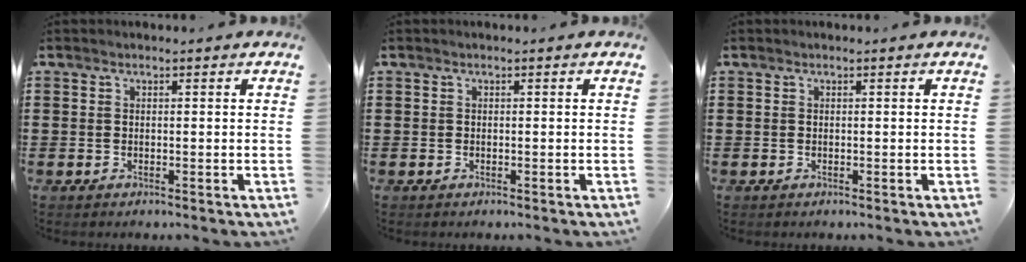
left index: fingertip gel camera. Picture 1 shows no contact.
{"total": 0.0}
{"total": 0.0}